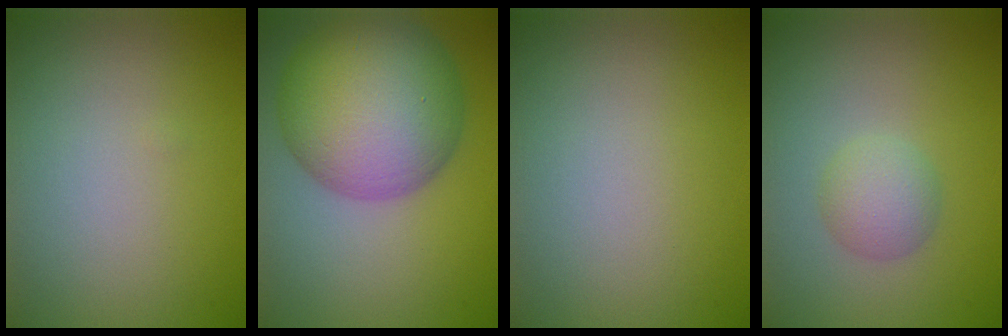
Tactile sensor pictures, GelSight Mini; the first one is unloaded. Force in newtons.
{"total": 12.4, "press": 12.4, "slide": 0.4}
{"total": 0.0}
{"total": 2.5, "press": 2.5, "slide": 0.0}